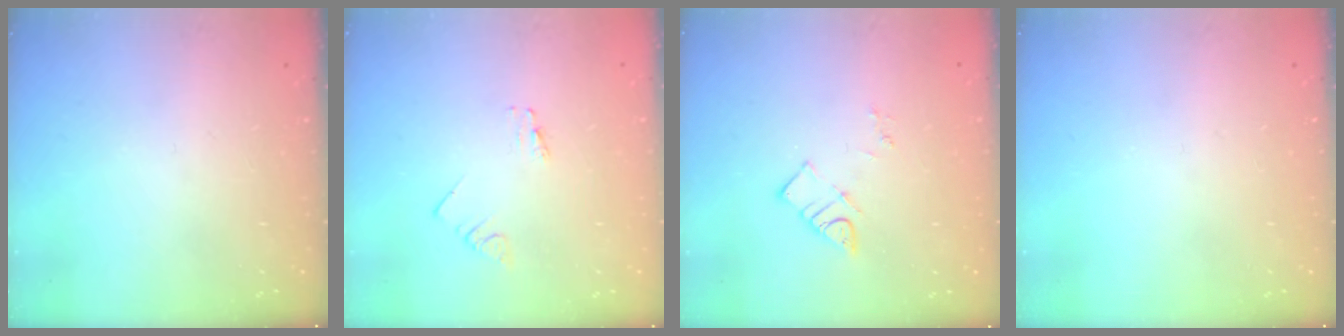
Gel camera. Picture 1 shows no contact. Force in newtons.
{"total": 0.7, "press": 0.7, "slide": 0.1}
{"total": 3.4, "press": 3.4, "slide": 0.2}
{"total": 0.0}